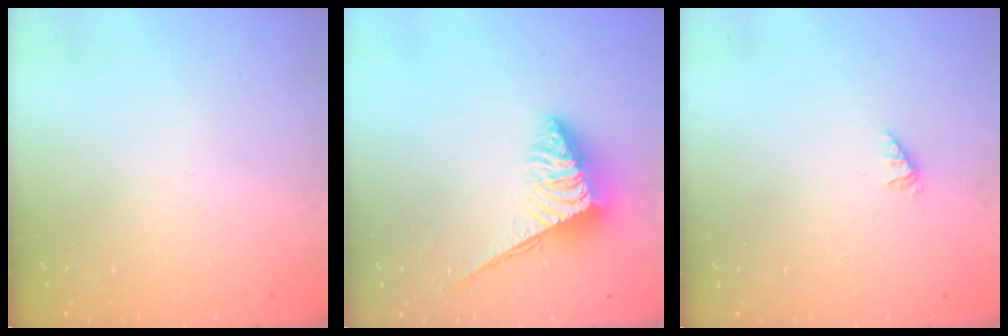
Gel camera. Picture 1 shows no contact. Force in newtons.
{"total": 5.7, "press": 5.7, "slide": 0.3}
{"total": 1.1, "press": 1.1, "slide": 0.1}